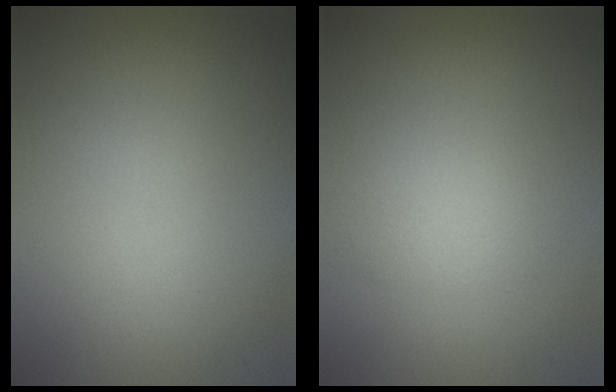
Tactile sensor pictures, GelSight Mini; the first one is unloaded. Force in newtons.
{"total": 1.8, "press": 1.8, "slide": 0.0}